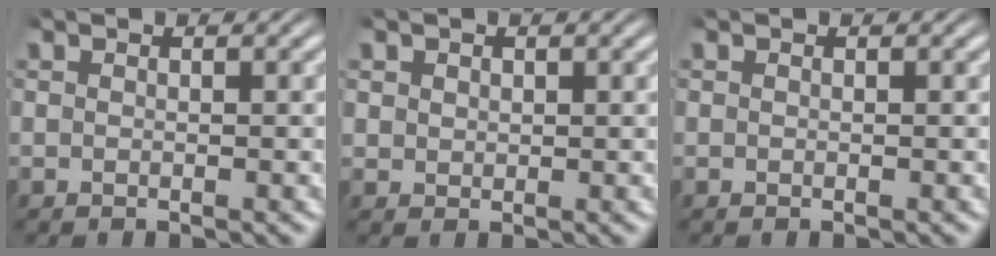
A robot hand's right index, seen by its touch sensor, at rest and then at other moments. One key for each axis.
{"total": 1.0, "fx": 0.7, "fy": 0.7, "fz": 0.3, "tx": -0.014, "ty": -0.008, "tz": 0.022}
{"total": 0.0}